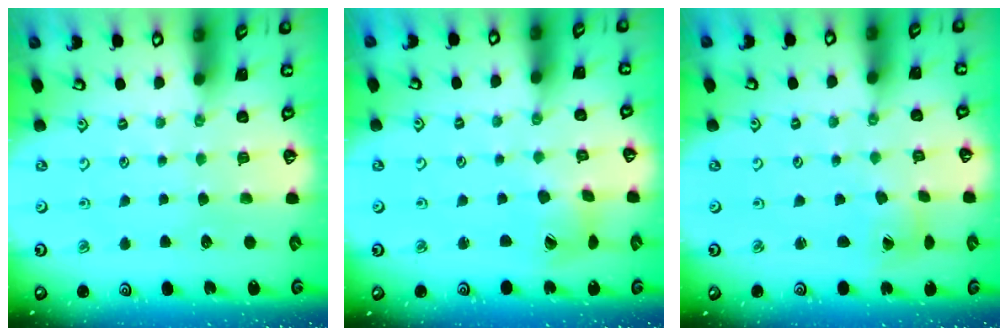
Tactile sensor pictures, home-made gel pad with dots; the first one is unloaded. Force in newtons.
{"total": 5.3, "press": 5.3, "slide": 0.6}
{"total": 1.0, "press": 1.0, "slide": 0.1}